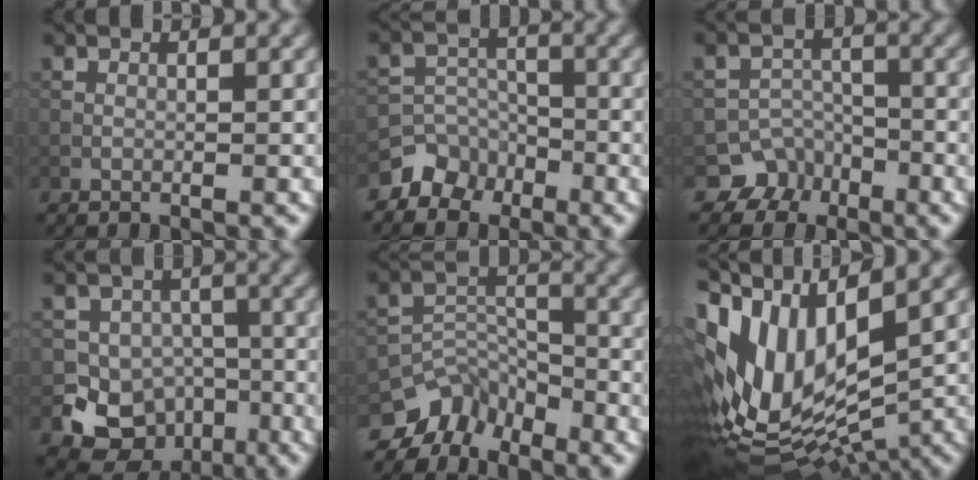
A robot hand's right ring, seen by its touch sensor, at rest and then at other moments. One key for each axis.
{"total": 4.6, "fx": -3.5, "fy": 3.0, "fz": 0.3, "tx": 0.013, "ty": 0.000, "tz": -0.056}
{"total": 4.3, "fx": -2.9, "fy": 3.2, "fz": 0.3, "tx": 0.019, "ty": 0.000, "tz": -0.036}
{"total": 10.9, "fx": -5.3, "fy": 9.3, "fz": 2.2, "tx": -0.027, "ty": -0.018, "tz": -0.093}
{"total": 5.9, "fx": -4.9, "fy": 3.1, "fz": 1.1, "tx": -0.003, "ty": -0.005, "tz": -0.086}
{"total": 14.9, "fx": 1.2, "fy": 7.0, "fz": 13.1, "tx": -0.279, "ty": 0.001, "tz": 0.043}